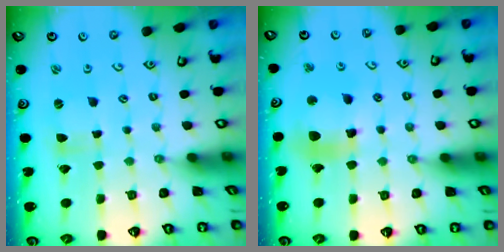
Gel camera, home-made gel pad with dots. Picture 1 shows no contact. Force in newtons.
{"total": 11.7, "press": 11.4, "slide": 2.4}